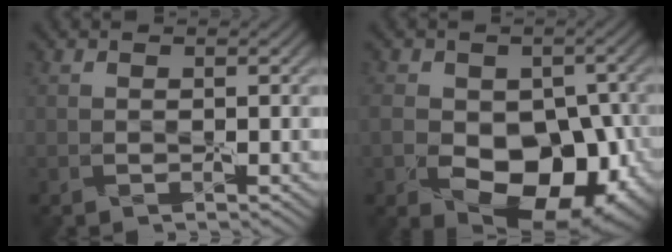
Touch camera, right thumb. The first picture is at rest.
{"total": 12.9, "force": [-3.7, 8.8, 8.6], "torque": [-0.123, -0.034, -0.039]}